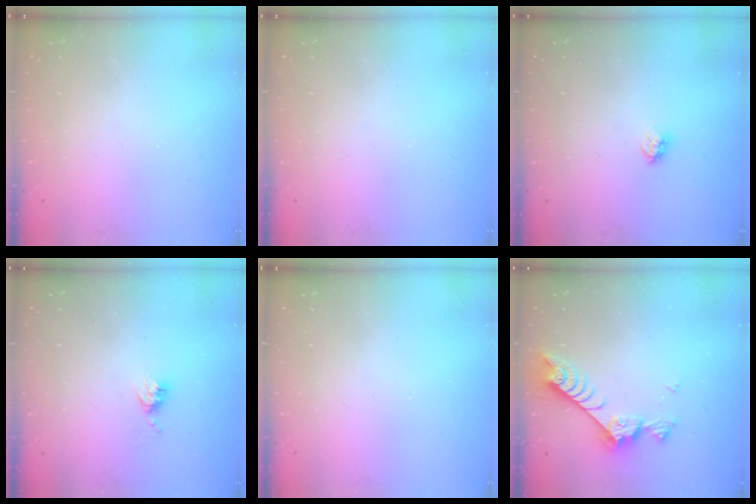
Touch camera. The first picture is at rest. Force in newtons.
{"total": 0.0}
{"total": 3.0, "press": 2.9, "slide": 0.4}
{"total": 4.8, "press": 4.8, "slide": 0.4}
{"total": 0.0}
{"total": 7.7, "press": 7.6, "slide": 1.2}